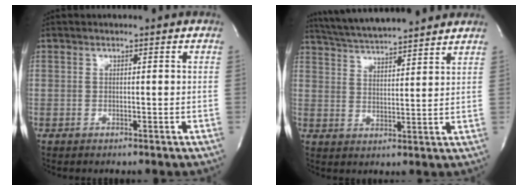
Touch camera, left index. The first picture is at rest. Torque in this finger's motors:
{"motor_torque": [-0.18, -0.55, 0.27, 0.14]}